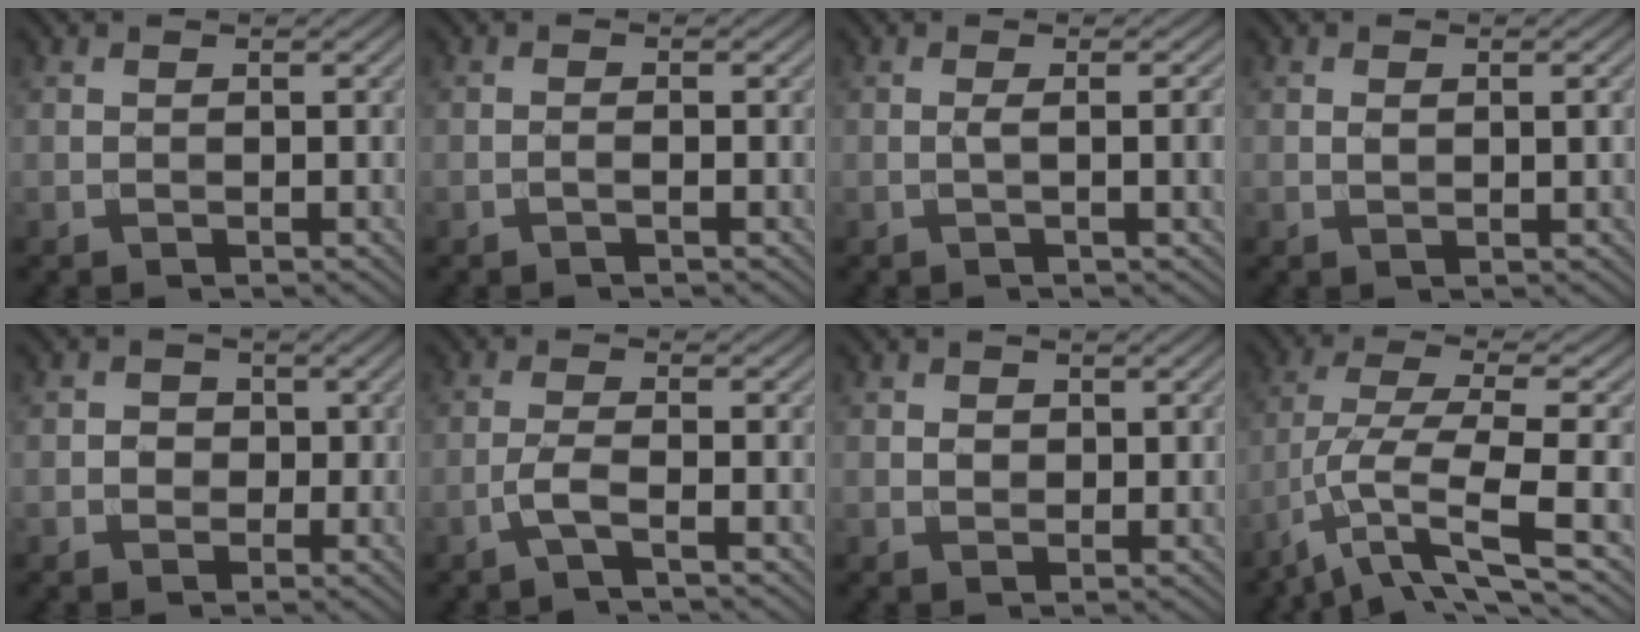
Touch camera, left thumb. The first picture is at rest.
{"total": 0.8, "force": [-0.5, 0.0, 0.7], "torque": [-0.012, 0.002, -0.011]}
{"total": 3.7, "force": [-0.1, 0.7, 3.6], "torque": [-0.051, 0.005, -0.006]}
{"total": 1.8, "force": [0.2, 0.7, 1.6], "torque": [-0.031, 0.000, 0.004]}
{"total": 2.3, "force": [-0.1, 2.2, 0.7], "torque": [-0.001, -0.002, -0.013]}
{"total": 2.7, "force": [-1.4, 0.3, 2.3], "torque": [-0.048, 0.009, -0.041]}
{"total": 1.8, "force": [0.3, 1.3, 1.1], "torque": [-0.023, -0.004, 0.005]}
{"total": 10.4, "force": [-4.9, 2.4, 8.8], "torque": [-0.175, 0.000, -0.087]}